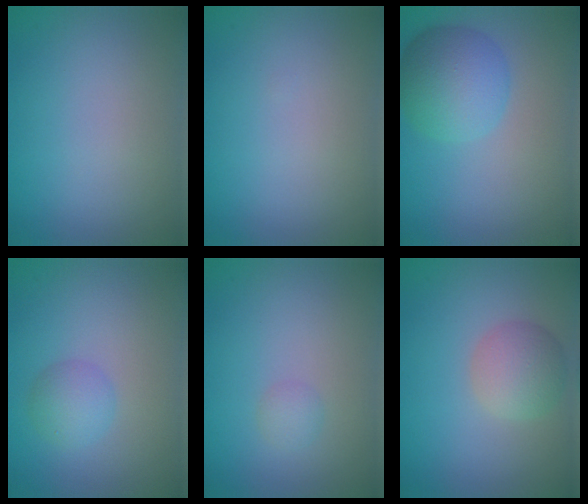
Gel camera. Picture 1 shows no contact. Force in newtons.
{"total": 0.0}
{"total": 5.4, "press": 5.4, "slide": 0.2}
{"total": 2.2, "press": 2.2, "slide": 0.1}
{"total": 1.0, "press": 1.0, "slide": 0.1}
{"total": 3.5, "press": 3.5, "slide": 0.3}